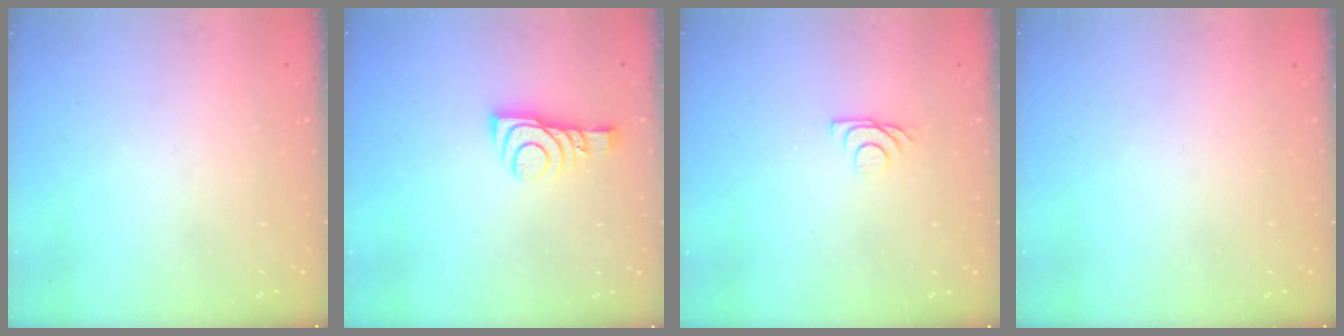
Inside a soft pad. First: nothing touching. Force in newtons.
{"total": 9.1, "press": 9.1, "slide": 0.4}
{"total": 5.3, "press": 5.3, "slide": 0.6}
{"total": 0.0}